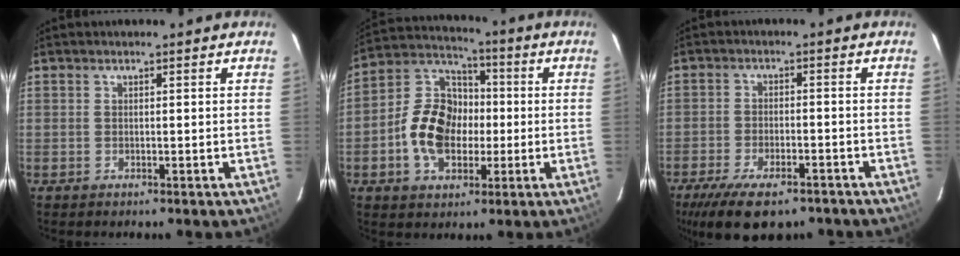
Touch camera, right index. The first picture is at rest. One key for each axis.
{"total": 13.7, "fx": -2.5, "fy": 9.7, "fz": 9.3, "tx": -0.192, "ty": 0.030, "tz": -0.039}
{"total": 14.0, "fx": -10.0, "fy": 5.6, "fz": 8.0, "tx": -0.178, "ty": -0.032, "tz": -0.157}